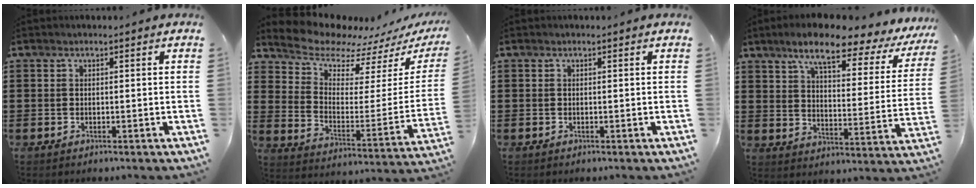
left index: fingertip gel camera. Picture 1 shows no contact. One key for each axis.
{"total": 7.8, "fx": 7.5, "fy": 2.0, "fz": 0.8, "tx": -0.056, "ty": -0.068, "tz": 0.130}
{"total": 0.0}
{"total": 9.0, "fx": 6.9, "fy": 1.3, "fz": 5.7, "tx": -0.114, "ty": -0.040, "tz": 0.106}